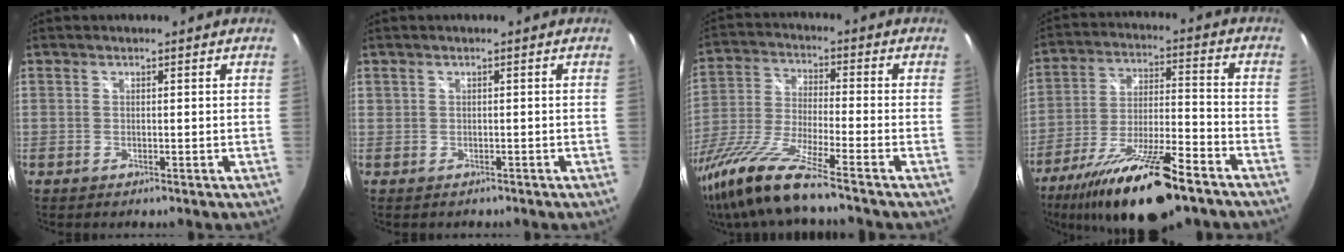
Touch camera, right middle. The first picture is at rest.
{"total": 0.6, "force": [-0.1, 0.6, 0.1], "torque": [0.000, 0.002, 0.001]}
{"total": 15.8, "force": [-12.1, -0.1, 10.1], "torque": [-0.212, -0.044, -0.228]}
{"total": 20.9, "force": [-15.2, 4.4, 13.6], "torque": [-0.257, -0.039, -0.254]}